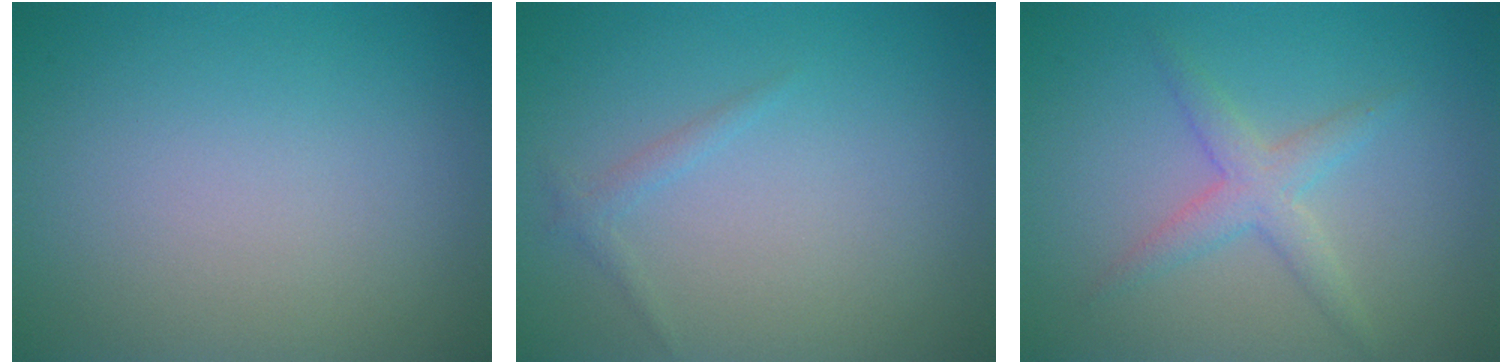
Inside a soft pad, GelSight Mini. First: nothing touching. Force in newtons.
{"total": 0.9, "press": 0.9, "slide": 0.1}
{"total": 2.5, "press": 2.5, "slide": 0.0}